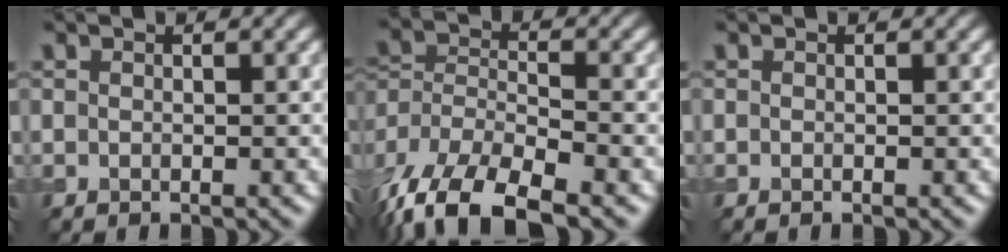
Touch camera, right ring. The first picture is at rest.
{"total": 11.9, "force": [-8.2, 4.8, 7.2], "torque": [-0.146, -0.021, -0.146]}
{"total": 0.0}